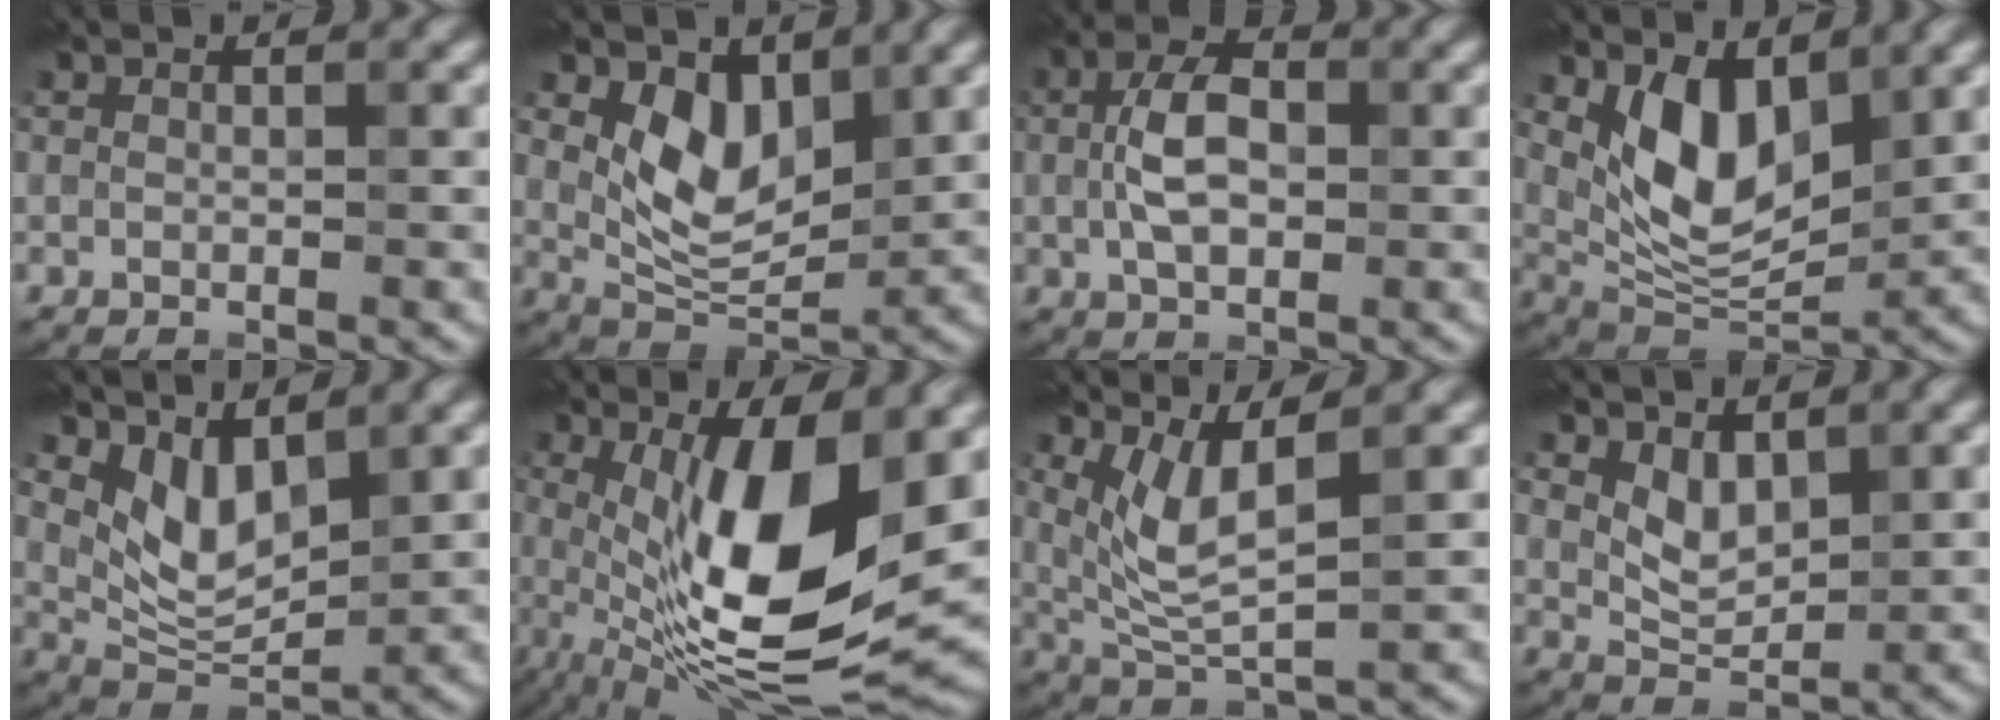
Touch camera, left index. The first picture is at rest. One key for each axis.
{"total": 5.3, "fx": 2.1, "fy": 3.1, "fz": 3.7, "tx": -0.070, "ty": -0.010, "tz": 0.039}
{"total": 4.9, "fx": 0.2, "fy": 2.9, "fz": 4.0, "tx": -0.077, "ty": 0.009, "tz": -0.002}
{"total": 6.7, "fx": 2.6, "fy": 3.4, "fz": 5.1, "tx": -0.093, "ty": -0.016, "tz": 0.052}
{"total": 4.7, "fx": 2.5, "fy": 2.3, "fz": 3.3, "tx": -0.066, "ty": -0.014, "tz": 0.049}
{"total": 12.9, "fx": 1.3, "fy": 3.8, "fz": 12.3, "tx": -0.206, "ty": -0.012, "tz": 0.026}
{"total": 4.7, "fx": 2.0, "fy": 1.3, "fz": 4.1, "tx": -0.092, "ty": -0.008, "tz": 0.047}
{"total": 2.7, "fx": 1.5, "fy": 1.4, "fz": 1.7, "tx": -0.035, "ty": -0.006, "tz": 0.034}